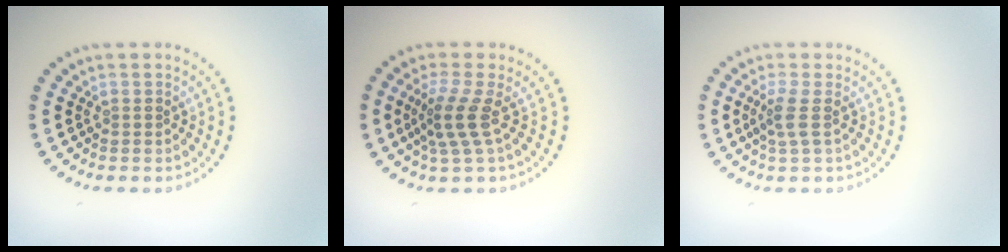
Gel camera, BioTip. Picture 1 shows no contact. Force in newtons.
{"total": 3.0, "press": 2.2, "slide": 2.0}
{"total": 1.8, "press": 1.3, "slide": 1.1}